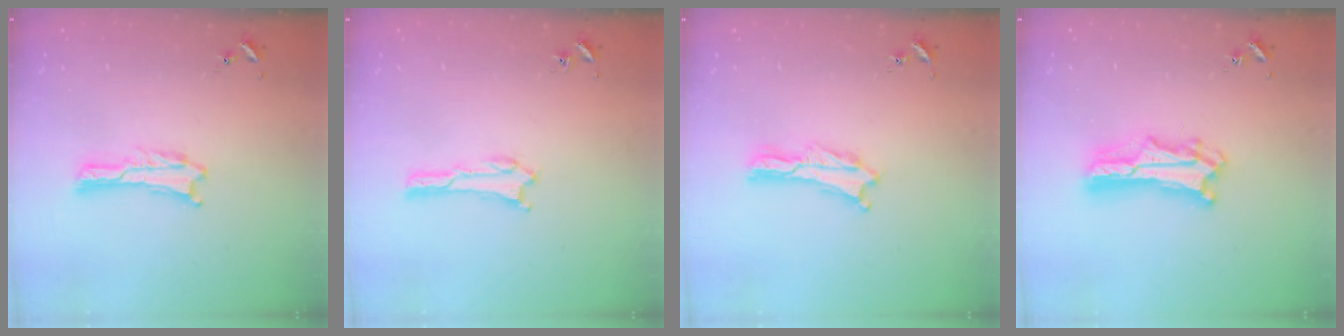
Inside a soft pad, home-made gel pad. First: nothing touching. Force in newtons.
{"total": 0.8, "press": 0.8, "slide": 0.2}
{"total": 0.7, "press": 0.7, "slide": 0.2}
{"total": 7.6, "press": 7.5, "slide": 0.7}